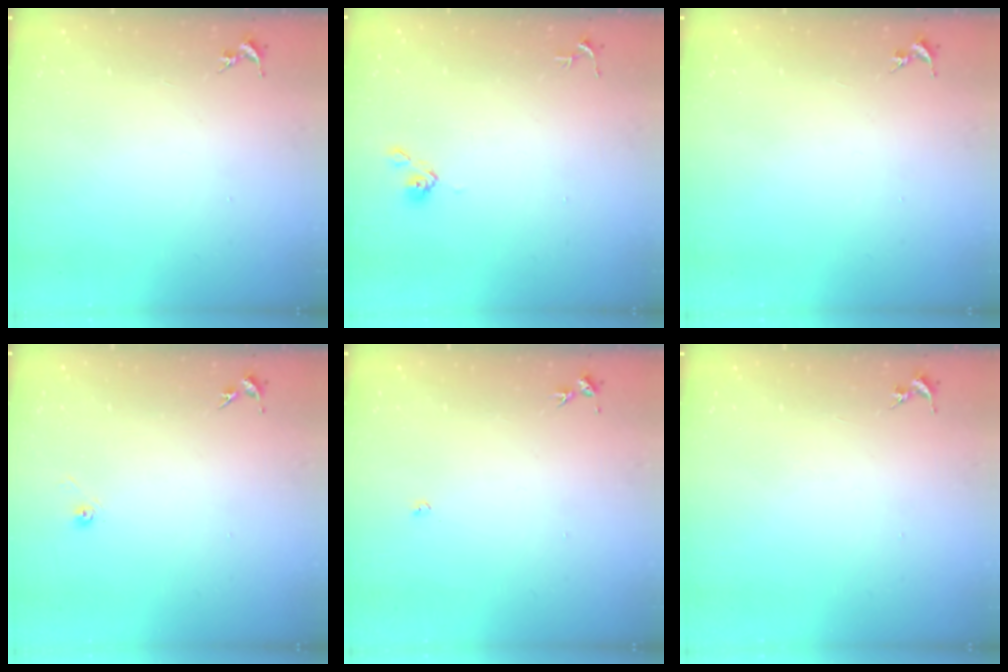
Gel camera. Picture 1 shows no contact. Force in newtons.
{"total": 4.8, "press": 4.8, "slide": 0.6}
{"total": 0.0}
{"total": 3.3, "press": 2.7, "slide": 2.0}
{"total": 2.7, "press": 2.7, "slide": 0.5}
{"total": 0.0}